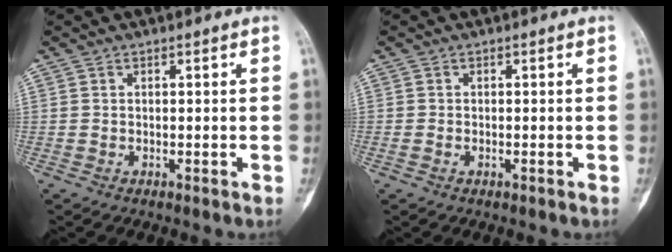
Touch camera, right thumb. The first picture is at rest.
{"total": 1.0, "force": [-0.4, 0.5, 0.7], "torque": [-0.021, 0.009, -0.004]}